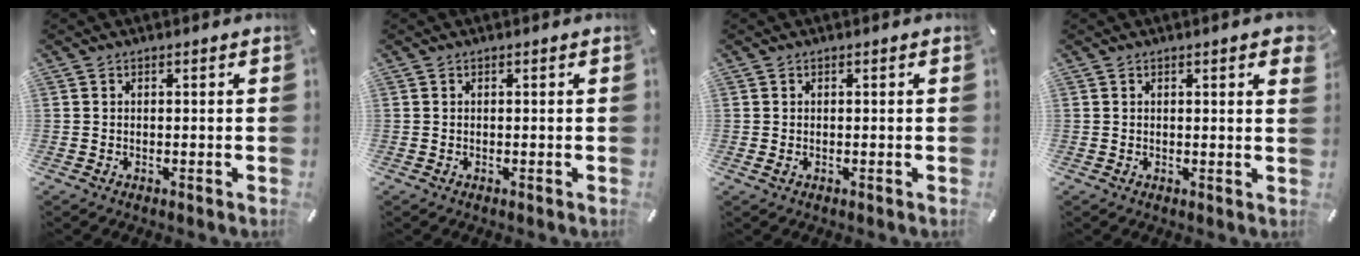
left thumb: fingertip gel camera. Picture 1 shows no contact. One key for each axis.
{"total": 0.0}
{"total": 0.7, "fx": 0.0, "fy": 0.2, "fz": 0.6, "tx": -0.011, "ty": -0.001, "tz": 0.000}
{"total": 2.9, "fx": 1.3, "fy": 0.7, "fz": 2.5, "tx": -0.034, "ty": -0.003, "tz": 0.018}